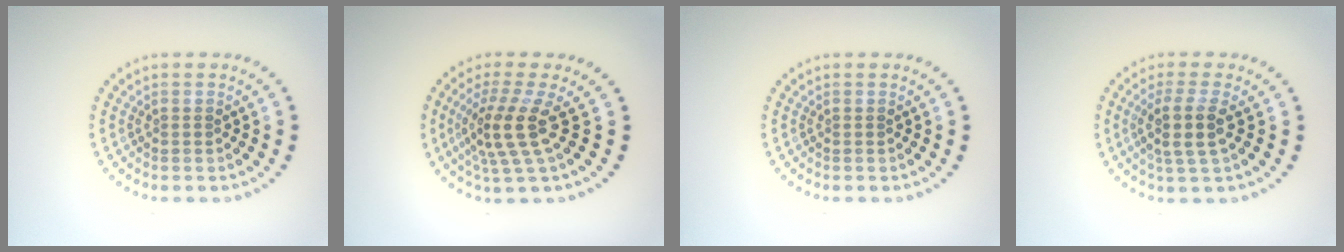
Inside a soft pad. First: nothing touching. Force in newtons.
{"total": 3.9, "press": 2.9, "slide": 2.7}
{"total": 0.0}
{"total": 2.9, "press": 2.5, "slide": 1.5}